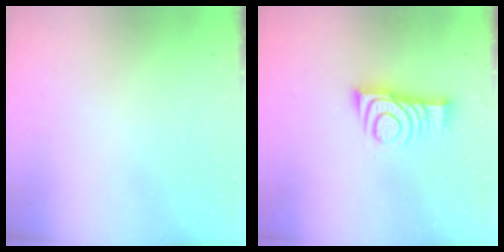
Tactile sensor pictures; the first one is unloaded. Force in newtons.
{"total": 9.6, "press": 9.6, "slide": 0.1}